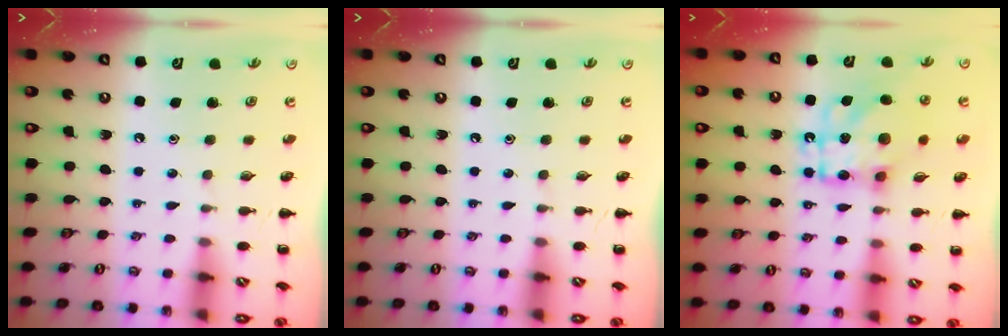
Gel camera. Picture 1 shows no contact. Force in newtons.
{"total": 0.0}
{"total": 13.8, "press": 13.7, "slide": 1.4}